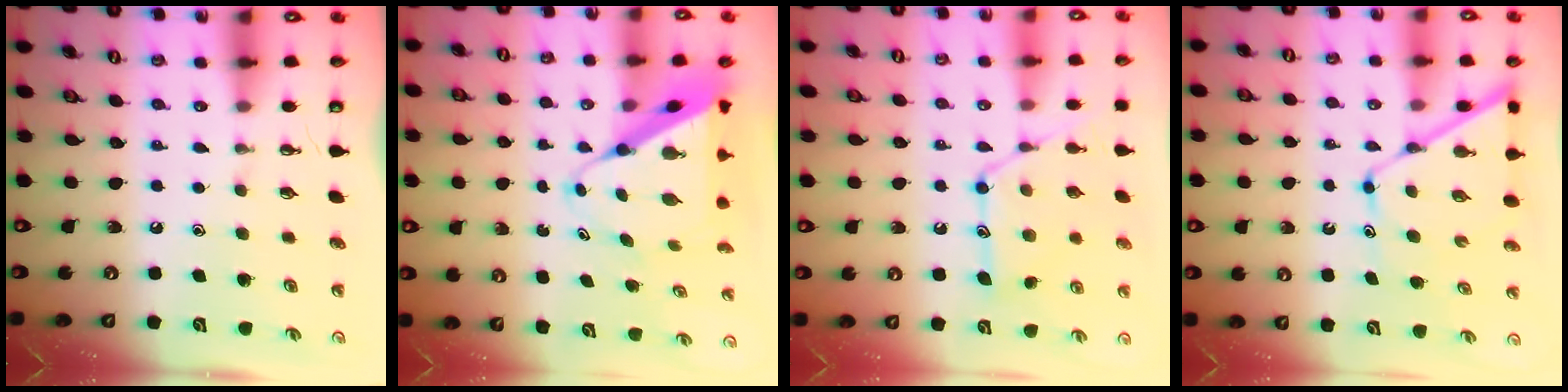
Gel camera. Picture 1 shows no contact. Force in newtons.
{"total": 10.6, "press": 10.6, "slide": 0.8}
{"total": 12.5, "press": 12.5, "slide": 0.6}
{"total": 11.1, "press": 11.0, "slide": 1.0}